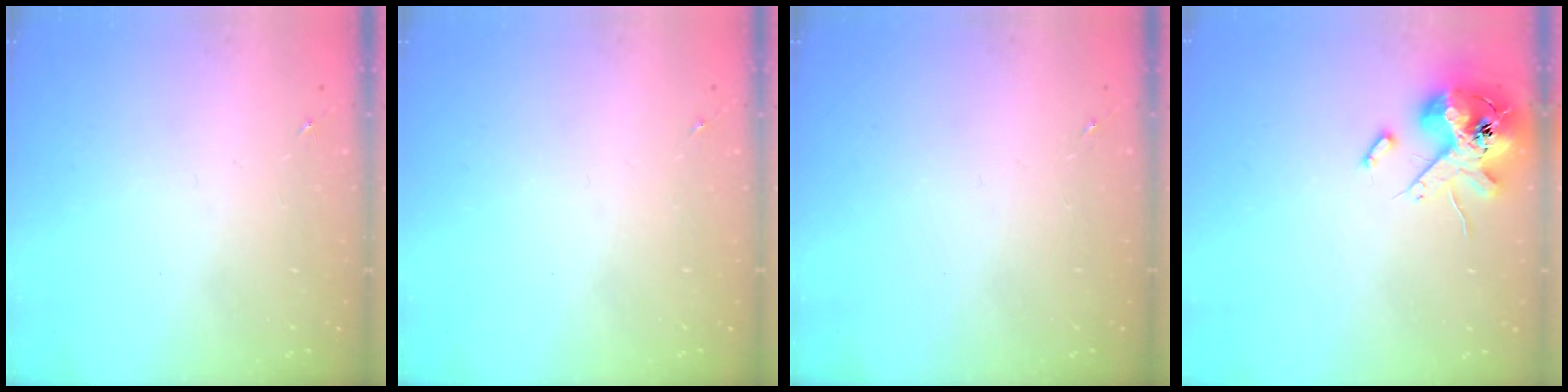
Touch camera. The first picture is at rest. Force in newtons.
{"total": 0.0}
{"total": 0.0}
{"total": 14.9, "press": 14.7, "slide": 2.3}